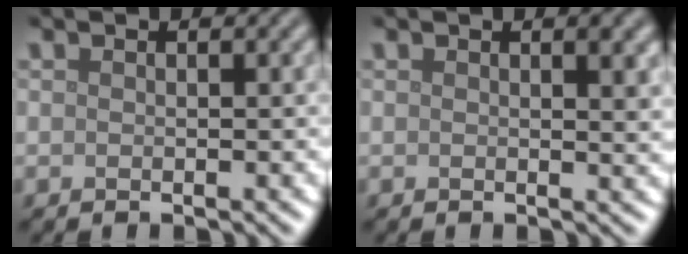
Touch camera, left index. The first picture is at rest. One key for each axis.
{"total": 2.2, "fx": 0.8, "fy": 0.7, "fz": 1.9, "tx": -0.015, "ty": 0.001, "tz": 0.011}